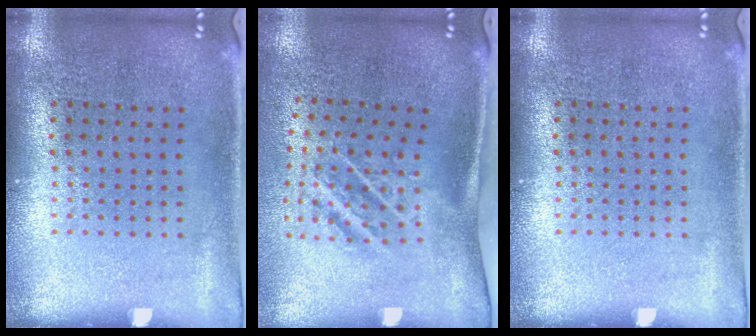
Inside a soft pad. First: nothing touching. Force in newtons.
{"total": 2.0, "press": 1.2, "slide": 1.6}
{"total": 0.0}